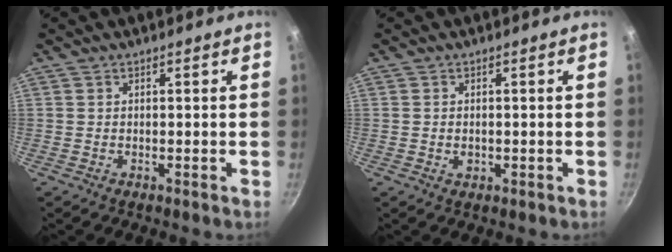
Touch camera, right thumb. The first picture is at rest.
{"total": 1.5, "force": [-0.2, 1.1, 1.0], "torque": [-0.014, 0.000, -0.003]}